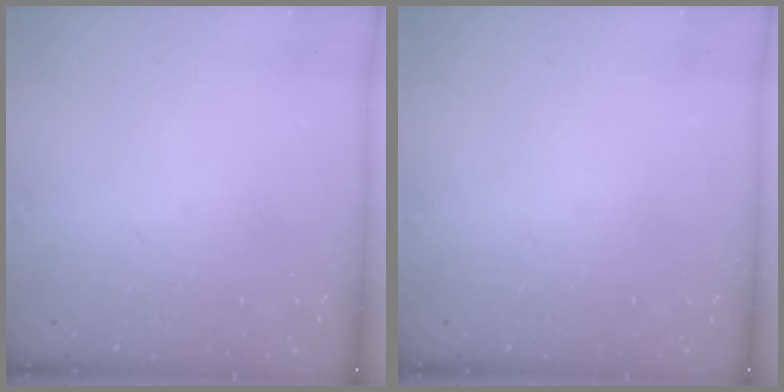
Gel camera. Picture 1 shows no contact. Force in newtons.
{"total": 0.0}